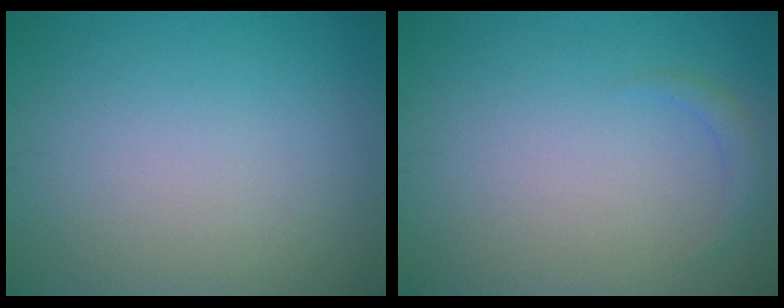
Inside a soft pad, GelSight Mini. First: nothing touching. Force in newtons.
{"total": 1.1, "press": 1.1, "slide": 0.1}